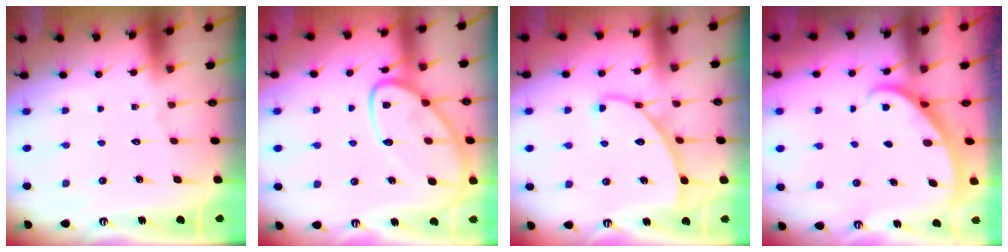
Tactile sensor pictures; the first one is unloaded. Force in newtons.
{"total": 14.5, "press": 14.4, "slide": 1.2}
{"total": 8.0, "press": 8.0, "slide": 0.5}
{"total": 2.1, "press": 2.1, "slide": 0.2}